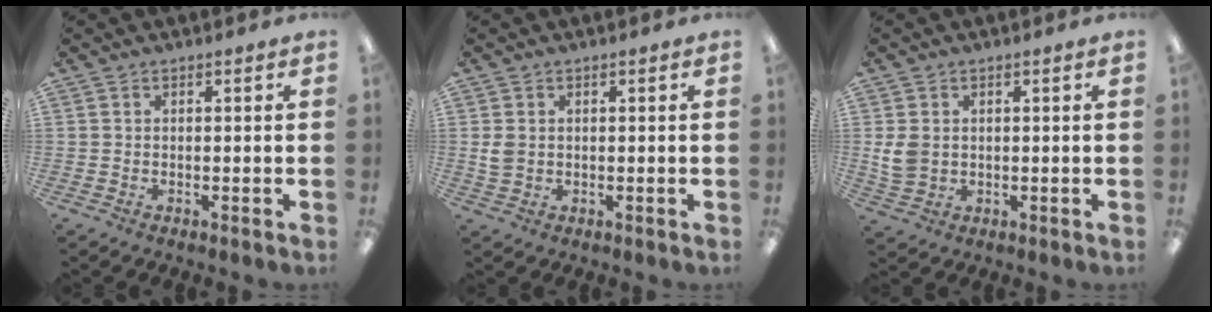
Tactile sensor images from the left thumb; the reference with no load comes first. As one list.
[{"total": 3.1, "force": [0.5, 2.3, 2.0], "torque": [-0.030, 0.002, 0.008]}, {"total": 5.0, "force": [0.9, 4.0, 2.9], "torque": [-0.061, 0.000, 0.016]}]